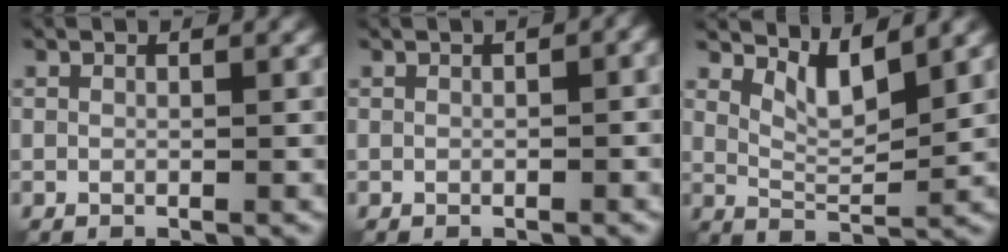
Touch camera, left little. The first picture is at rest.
{"total": 2.8, "force": [0.7, 1.3, 2.4], "torque": [-0.026, 0.009, 0.015]}
{"total": 3.6, "force": [2.0, 1.2, 2.7], "torque": [-0.055, -0.009, 0.039]}